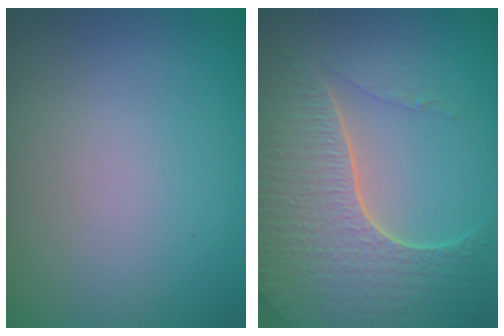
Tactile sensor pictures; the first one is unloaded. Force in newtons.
{"total": 7.0, "press": 5.1, "slide": 4.8}